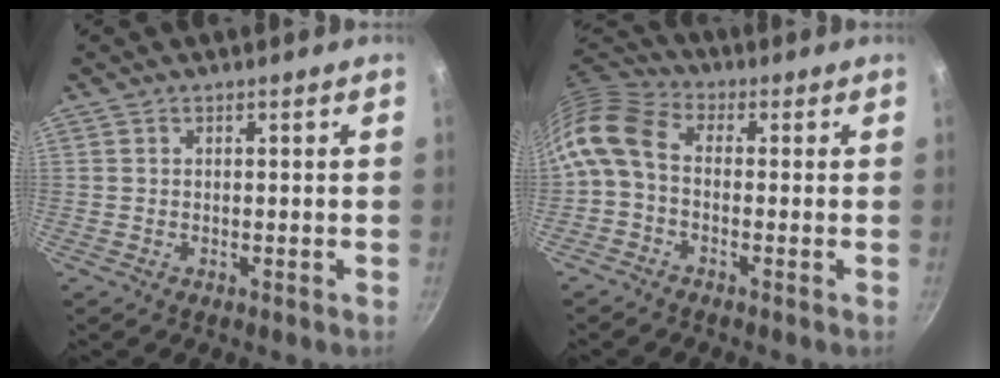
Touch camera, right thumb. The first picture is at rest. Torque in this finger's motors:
{"motor_torque": [-0.50, 0.77, 0.28, -0.26, 0.23]}